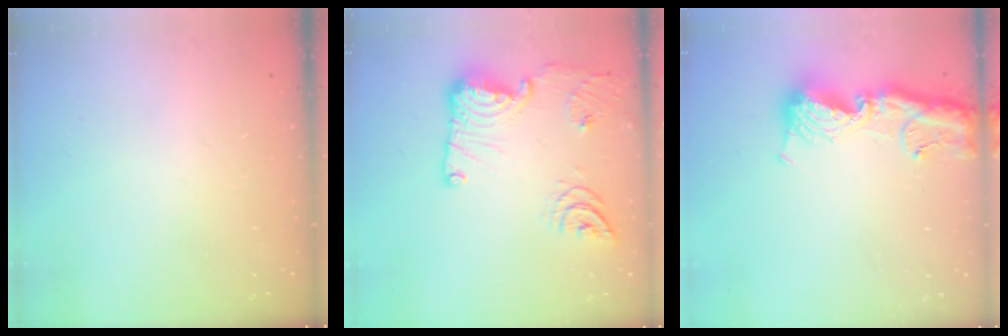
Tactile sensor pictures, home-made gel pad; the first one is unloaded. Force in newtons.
{"total": 20.1, "press": 19.4, "slide": 5.4}
{"total": 15.7, "press": 15.6, "slide": 1.6}